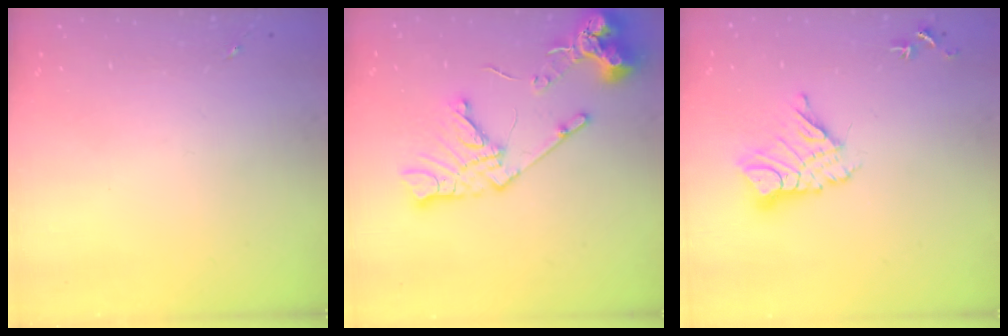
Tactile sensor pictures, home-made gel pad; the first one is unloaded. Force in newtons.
{"total": 16.4, "press": 16.3, "slide": 1.9}
{"total": 11.9, "press": 11.9, "slide": 1.1}